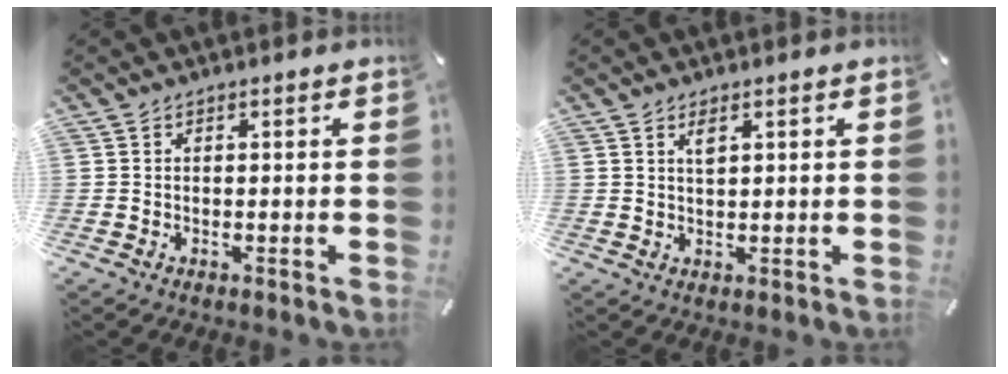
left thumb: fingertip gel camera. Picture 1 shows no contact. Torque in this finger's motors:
{"motor_torque": [0.40, 0.47, 0.01, -0.13, 0.02]}